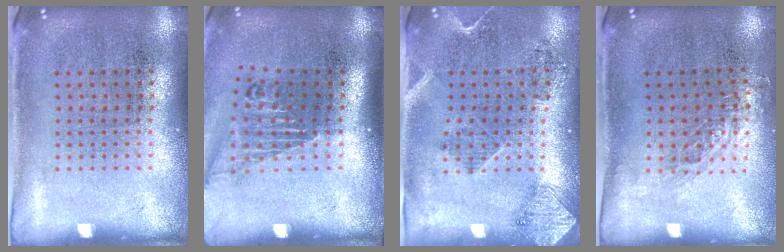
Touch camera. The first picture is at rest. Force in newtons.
{"total": 1.6, "press": 1.2, "slide": 1.1}
{"total": 1.9, "press": 1.6, "slide": 1.0}
{"total": 0.8, "press": 0.8, "slide": 0.2}